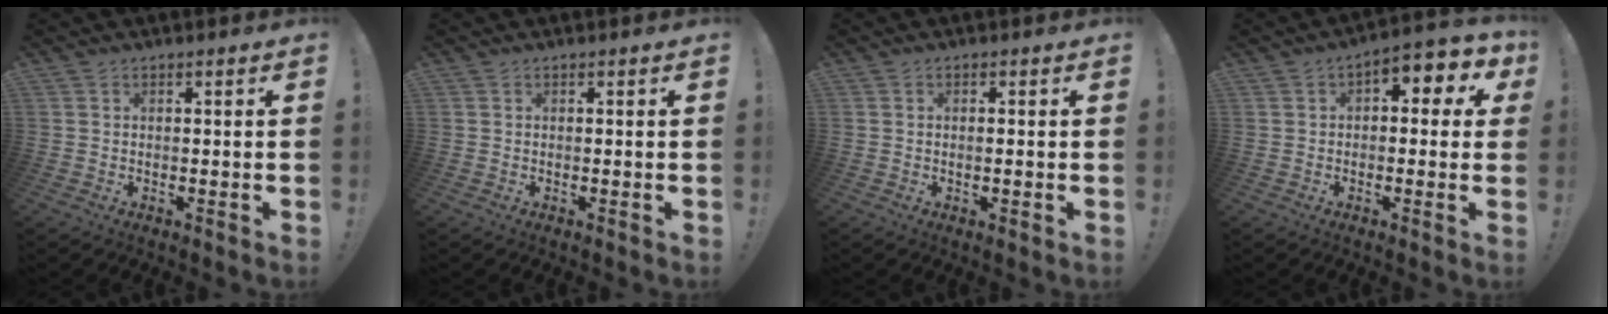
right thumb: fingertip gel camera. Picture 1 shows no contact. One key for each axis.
{"total": 0.0}
{"total": 1.0, "fx": -0.2, "fy": 0.0, "fz": 1.0, "tx": -0.017, "ty": -0.001, "tz": -0.004}
{"total": 4.9, "fx": 0.9, "fy": 3.2, "fz": 3.6, "tx": -0.036, "ty": -0.004, "tz": 0.014}